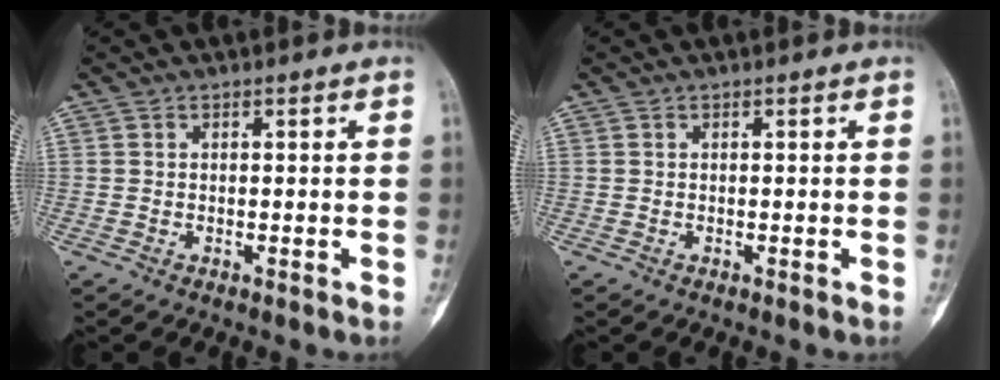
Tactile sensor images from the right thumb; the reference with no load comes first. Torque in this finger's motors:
{"motor_torque": [0.00, 0.00, 0.00, -0.01, 0.00]}